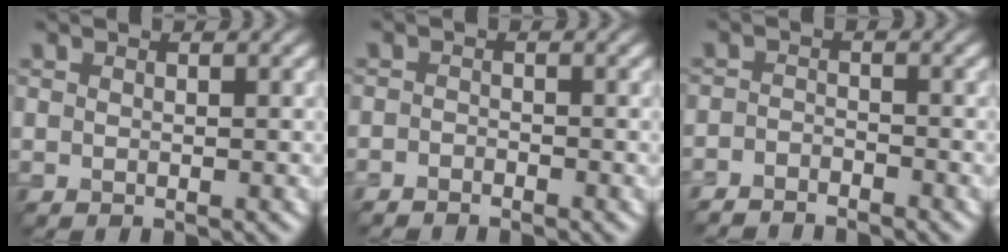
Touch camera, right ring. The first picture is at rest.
{"total": 1.2, "force": [-1.2, 0.1, -0.2], "torque": [0.004, 0.004, -0.025]}
{"total": 2.8, "force": [-2.8, 0.3, 0.1], "torque": [-0.001, -0.001, -0.058]}